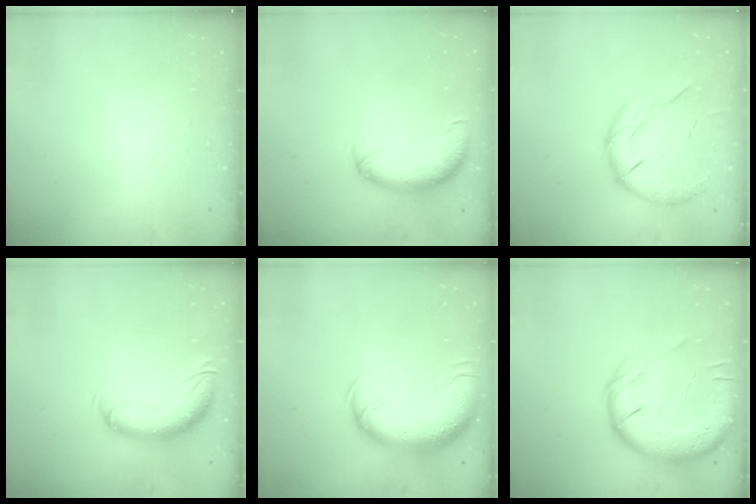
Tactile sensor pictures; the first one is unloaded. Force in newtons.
{"total": 11.5, "press": 11.2, "slide": 2.6}
{"total": 12.1, "press": 12.0, "slide": 1.1}
{"total": 11.2, "press": 10.8, "slide": 2.9}
{"total": 13.1, "press": 12.7, "slide": 3.2}
{"total": 17.3, "press": 16.9, "slide": 3.5}